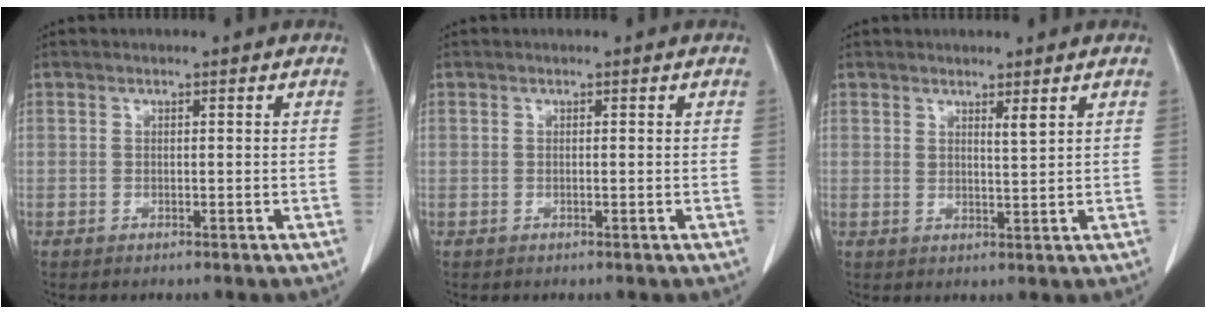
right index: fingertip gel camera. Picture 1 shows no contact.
{"total": 0.0}
{"total": 1.9, "force": [1.3, 0.0, 1.3], "torque": [-0.025, -0.011, 0.024]}